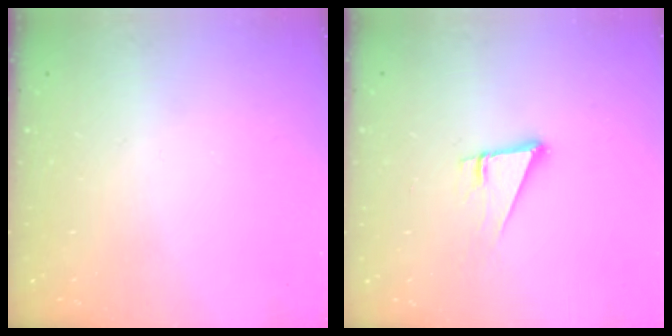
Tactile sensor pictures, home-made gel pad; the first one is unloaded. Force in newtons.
{"total": 3.7, "press": 3.7, "slide": 0.2}